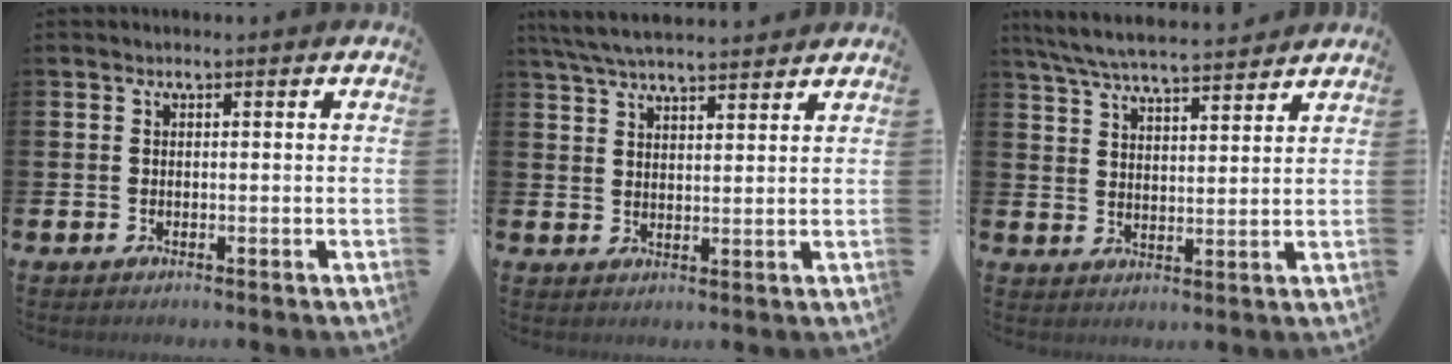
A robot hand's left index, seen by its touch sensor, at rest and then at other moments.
{"total": 5.5, "force": [5.3, 0.6, 1.6], "torque": [-0.052, -0.015, 0.098]}
{"total": 6.5, "force": [6.2, 0.5, 1.8], "torque": [-0.060, -0.030, 0.111]}